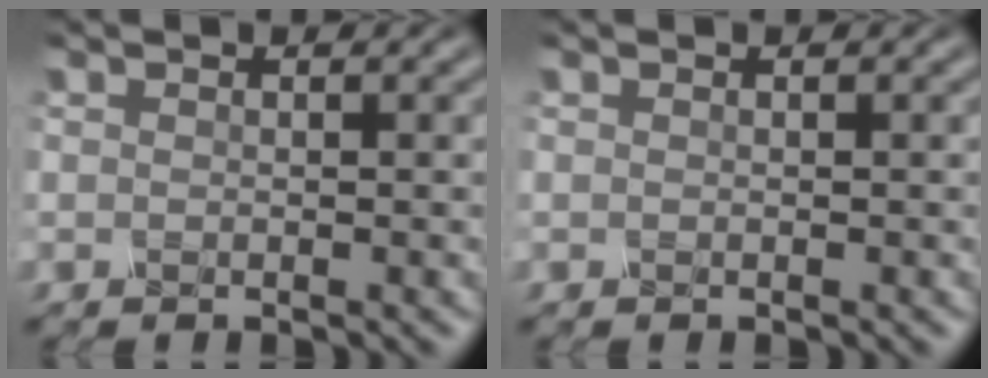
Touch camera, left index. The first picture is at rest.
{"total": 0.0}